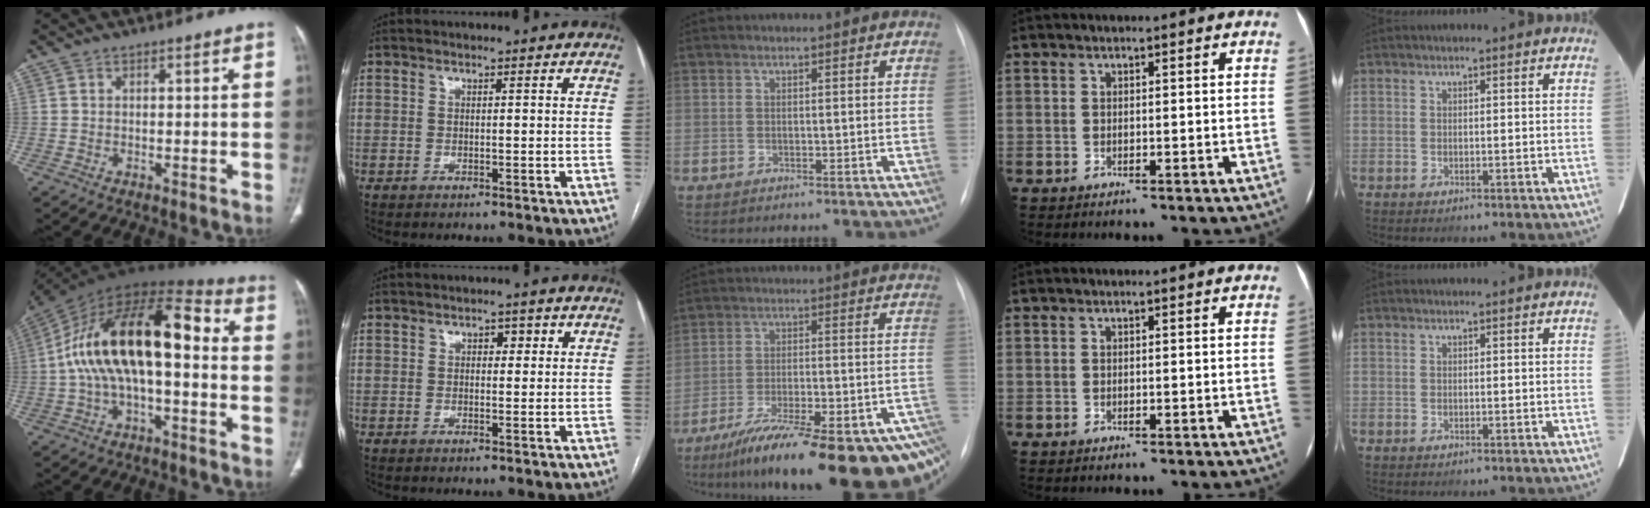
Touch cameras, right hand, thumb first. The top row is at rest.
{"thumb": {"total": 20.5, "force": [-0.5, 9.6, 18.1], "torque": [-0.312, 0.061, -0.015]}, "index": {"total": 2.0, "force": [0.7, 1.2, 1.4], "torque": [-0.017, 0.012, 0.007]}, "middle": {"total": 27.3, "force": [-18.1, 4.7, 19.8], "torque": [-0.220, -0.010, -0.265]}}